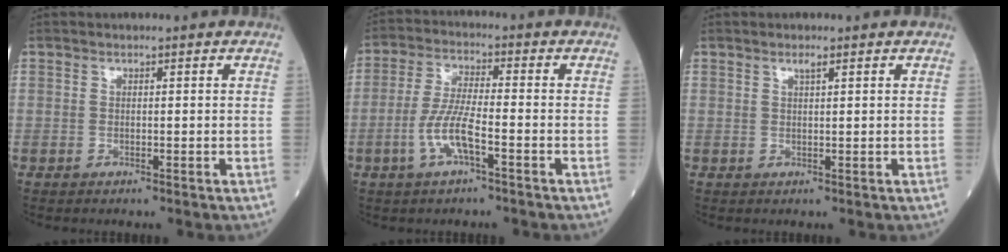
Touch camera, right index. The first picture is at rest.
{"total": 6.9, "force": [-2.8, 1.0, 6.2], "torque": [-0.133, 0.003, -0.055]}
{"total": 0.9, "force": [0.6, 0.0, 0.7], "torque": [-0.013, -0.001, 0.011]}